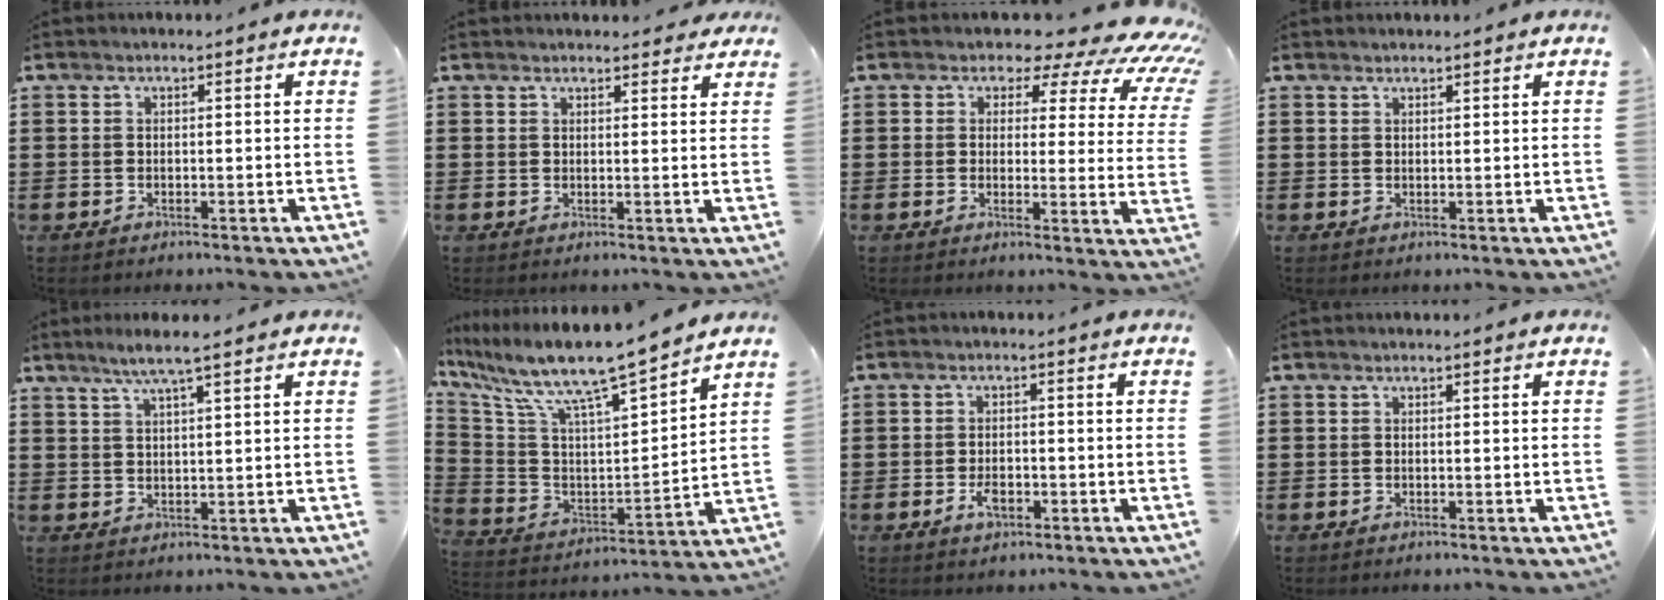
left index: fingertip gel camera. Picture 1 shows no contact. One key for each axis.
{"total": 2.0, "fx": 1.9, "fy": 0.6, "fz": 0.3, "tx": -0.002, "ty": -0.001, "tz": 0.036}
{"total": 5.8, "fx": 4.3, "fy": 2.8, "fz": 2.6, "tx": -0.042, "ty": -0.032, "tz": 0.067}
{"total": 1.0, "fx": 0.9, "fy": 0.2, "fz": 0.1, "tx": -0.003, "ty": 0.000, "tz": 0.019}
{"total": 4.0, "fx": 2.9, "fy": -0.2, "fz": 2.8, "tx": -0.061, "ty": 0.002, "tz": 0.050}
{"total": 10.1, "fx": 8.4, "fy": 0.6, "fz": 5.4, "tx": -0.143, "ty": -0.069, "tz": 0.136}
{"total": 2.9, "fx": -1.2, "fy": 1.5, "fz": 2.2, "tx": -0.047, "ty": -0.001, "tz": -0.023}
{"total": 0.0}